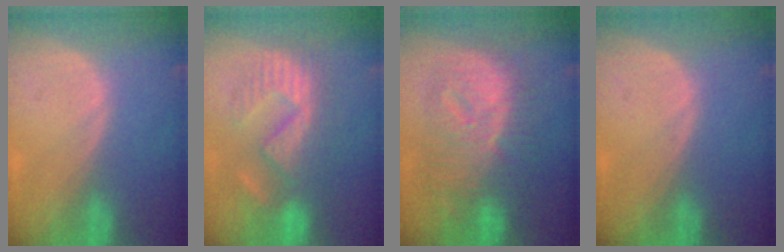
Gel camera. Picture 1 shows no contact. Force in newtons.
{"total": 9.4, "press": 9.4, "slide": 0.4}
{"total": 12.3, "press": 12.2, "slide": 1.3}
{"total": 0.0}